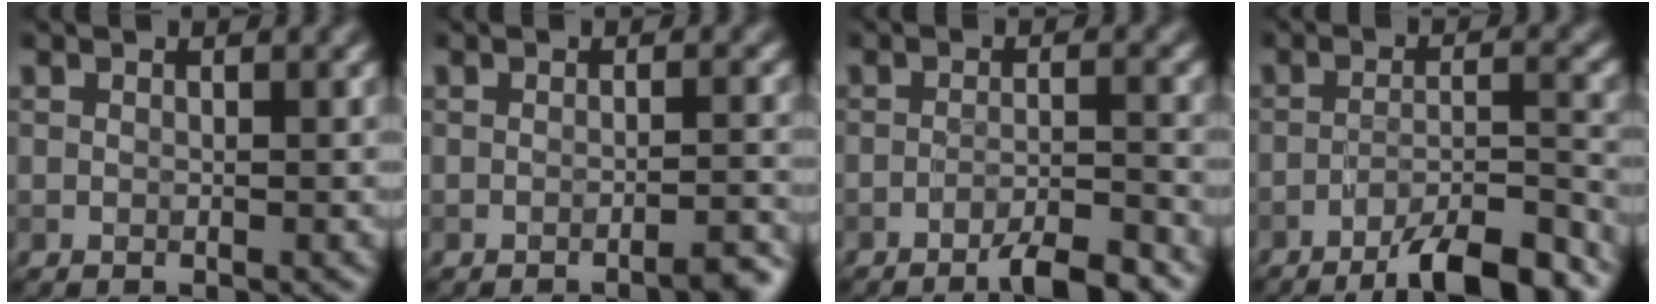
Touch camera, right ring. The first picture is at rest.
{"total": 2.0, "force": [-1.6, 0.1, 1.2], "torque": [-0.012, 0.004, -0.023]}
{"total": 3.9, "force": [-3.0, 0.3, 2.5], "torque": [-0.040, 0.003, -0.052]}
{"total": 7.5, "force": [-5.7, 1.1, 4.7], "torque": [-0.068, 0.007, -0.091]}